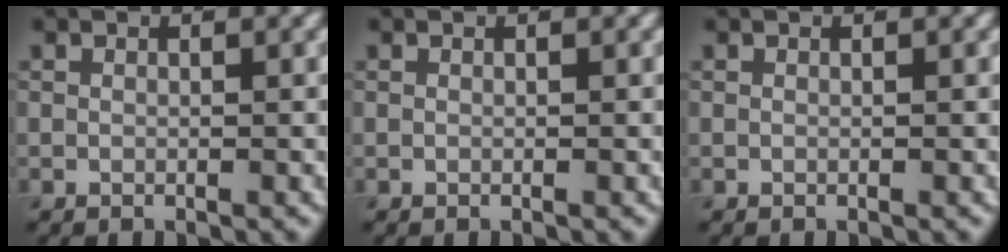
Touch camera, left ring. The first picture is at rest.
{"total": 0.0}
{"total": 0.0}